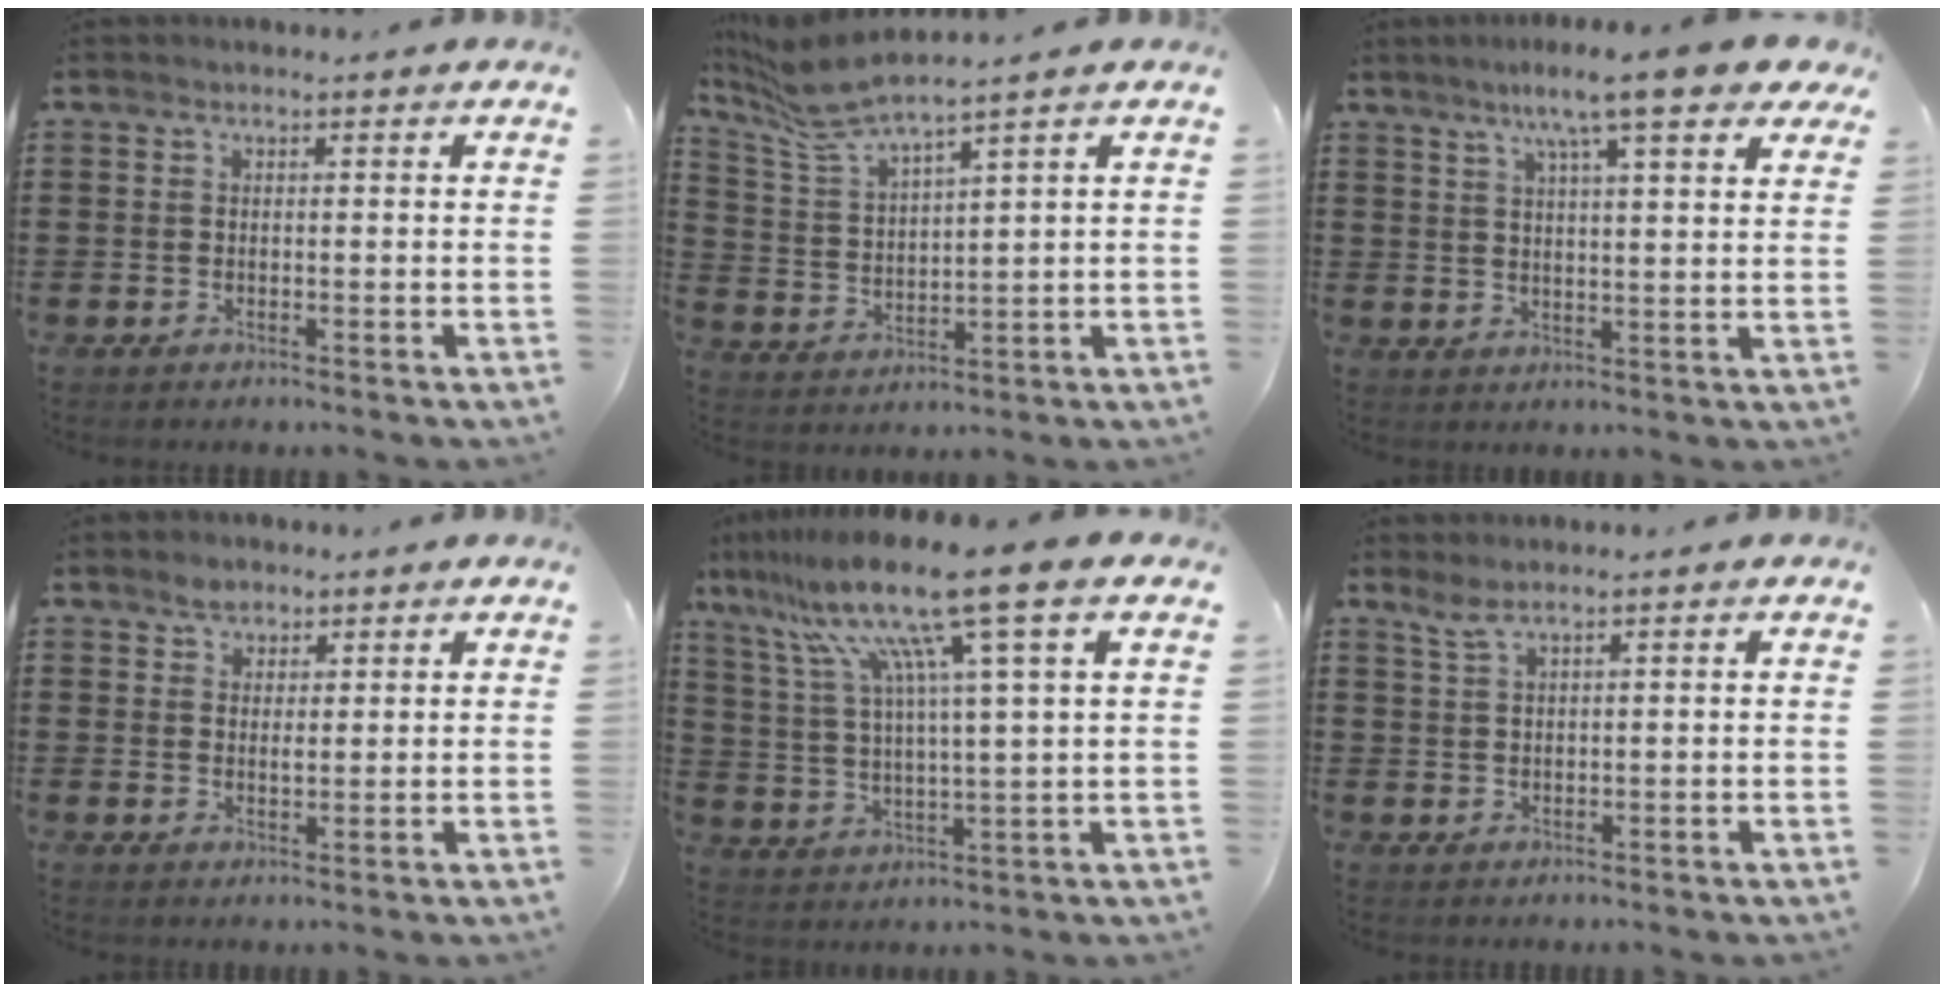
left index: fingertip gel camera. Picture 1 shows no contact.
{"total": 5.4, "force": [4.7, 0.3, 2.7], "torque": [-0.076, -0.025, 0.078]}
{"total": 9.5, "force": [6.7, 0.6, 6.6], "torque": [-0.130, -0.010, 0.112]}
{"total": 2.5, "force": [1.9, 1.4, 0.9], "torque": [-0.012, 0.000, 0.034]}
{"total": 14.8, "force": [9.2, -0.2, 11.6], "torque": [-0.265, -0.032, 0.141]}
{"total": 1.9, "force": [1.5, 0.2, 1.3], "torque": [-0.028, 0.001, 0.027]}